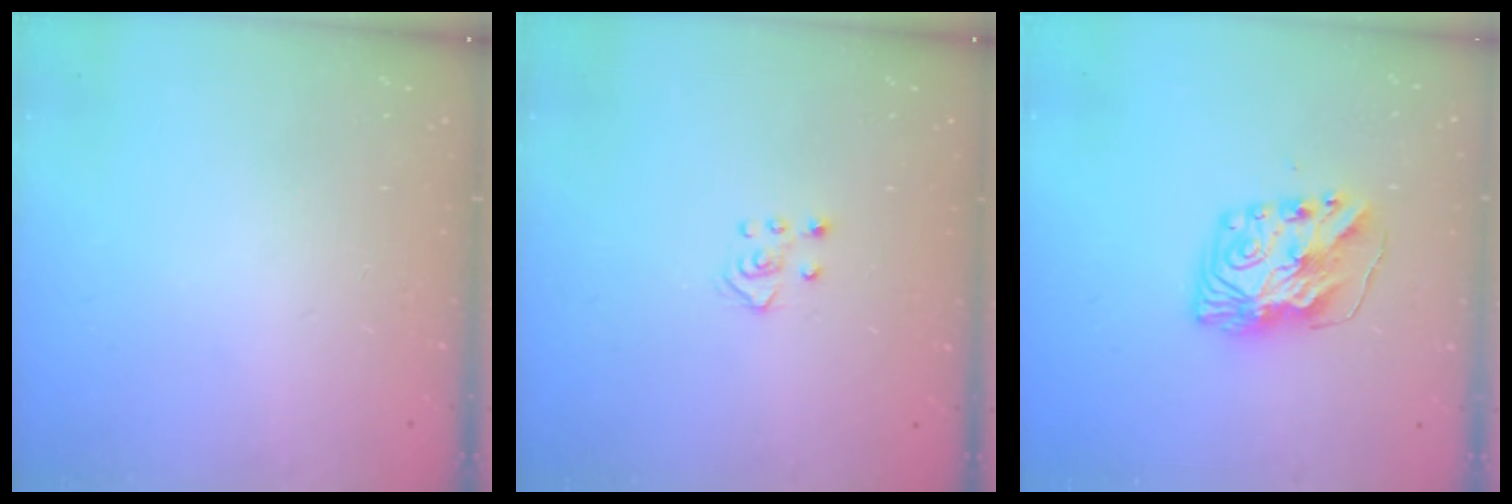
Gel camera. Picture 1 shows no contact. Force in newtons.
{"total": 4.3, "press": 4.2, "slide": 0.5}
{"total": 10.9, "press": 10.9, "slide": 0.5}